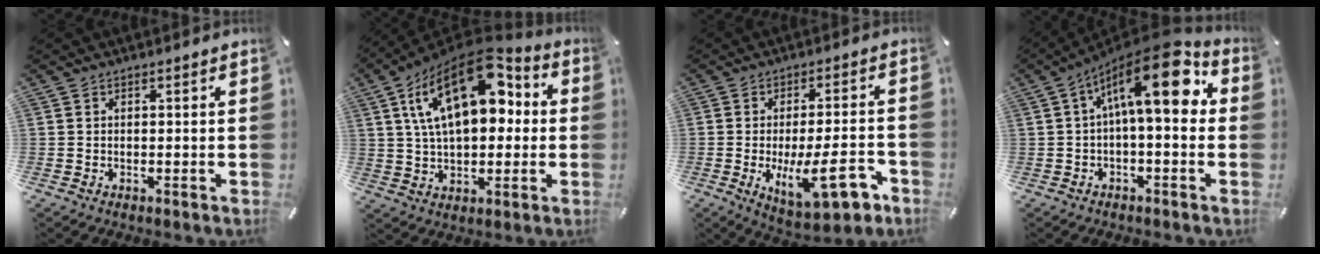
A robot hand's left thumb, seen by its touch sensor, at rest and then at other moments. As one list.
[{"total": 20.6, "force": [6.8, 11.8, 15.5], "torque": [-0.276, -0.025, 0.114]}, {"total": 16.3, "force": [-4.7, 5.5, 14.6], "torque": [-0.216, -0.005, -0.065]}, {"total": 16.3, "force": [4.9, 6.0, 14.4], "torque": [-0.224, -0.026, 0.074]}]